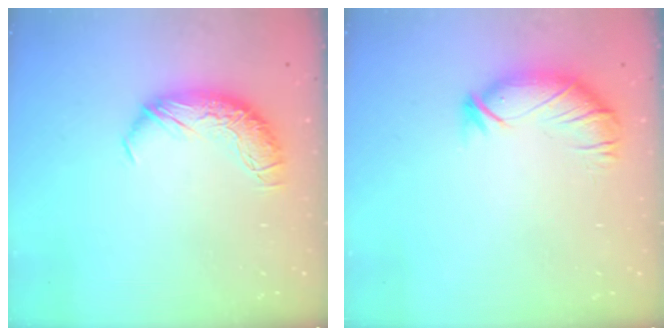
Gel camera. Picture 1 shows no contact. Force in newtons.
{"total": 2.9, "press": 2.3, "slide": 1.7}